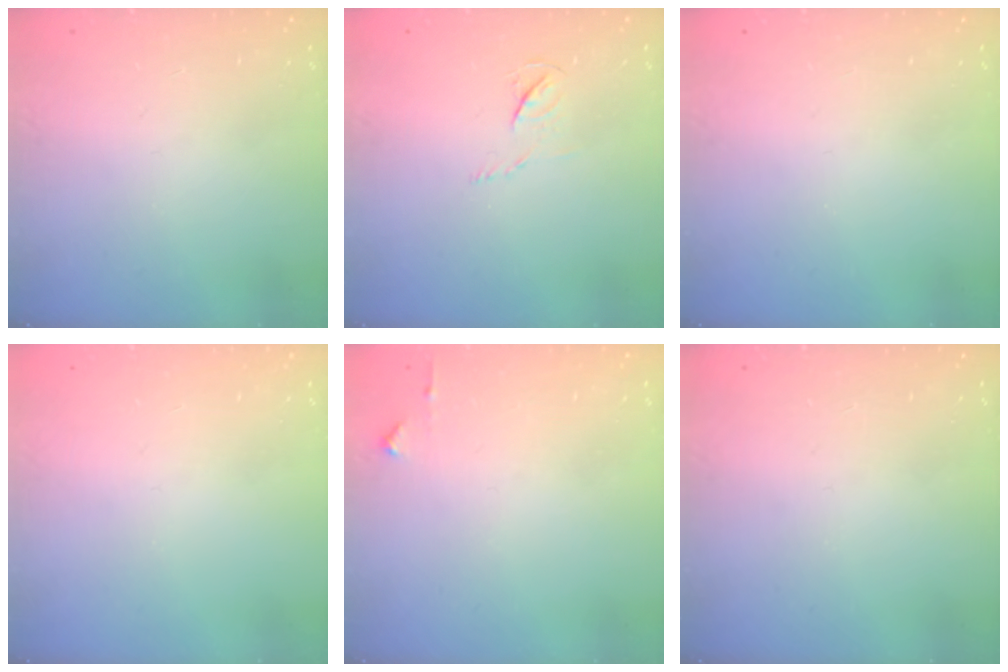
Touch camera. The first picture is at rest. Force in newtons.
{"total": 3.9, "press": 3.8, "slide": 0.4}
{"total": 0.0}
{"total": 0.0}
{"total": 5.1, "press": 5.0, "slide": 0.8}
{"total": 0.0}